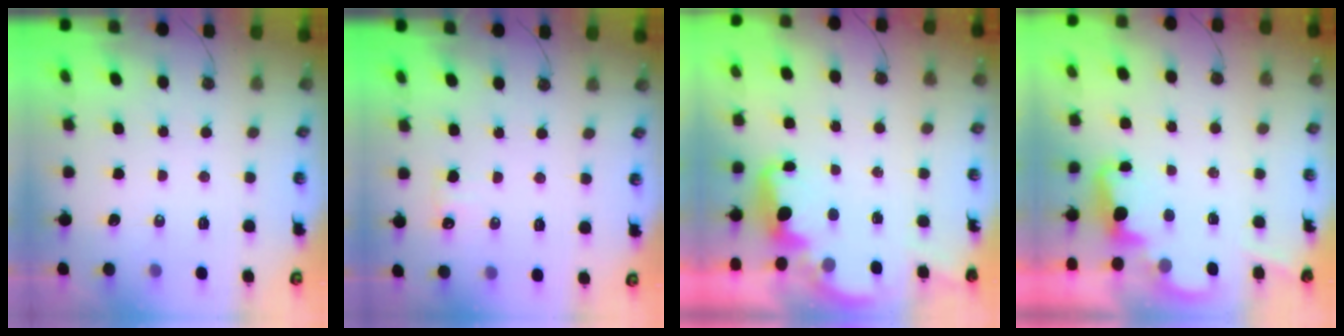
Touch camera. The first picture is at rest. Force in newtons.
{"total": 6.7, "press": 6.6, "slide": 1.2}
{"total": 2.3, "press": 2.2, "slide": 0.6}
{"total": 2.5, "press": 2.4, "slide": 0.5}